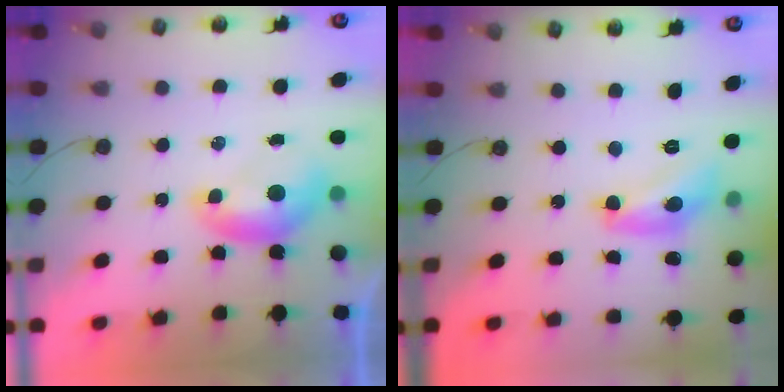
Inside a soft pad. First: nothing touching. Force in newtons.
{"total": 9.1, "press": 9.1, "slide": 0.7}